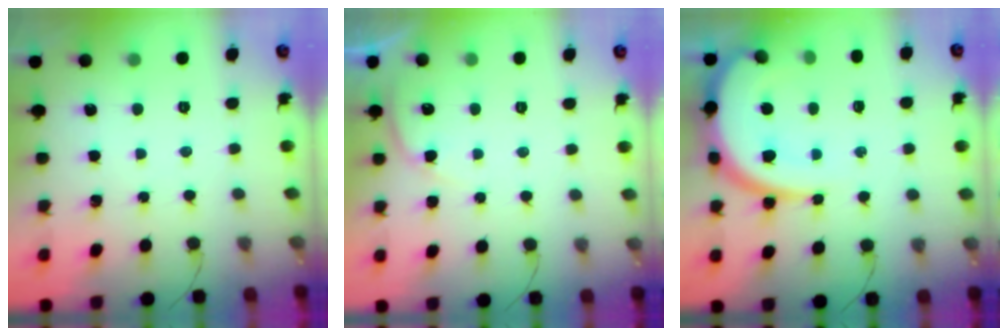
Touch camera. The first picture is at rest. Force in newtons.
{"total": 3.6, "press": 3.5, "slide": 0.5}
{"total": 13.2, "press": 13.1, "slide": 1.5}